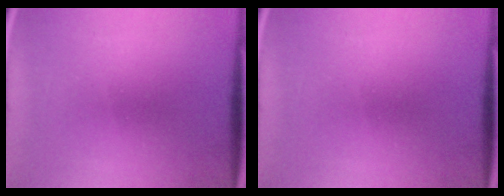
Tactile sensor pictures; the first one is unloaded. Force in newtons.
{"total": 0.0}